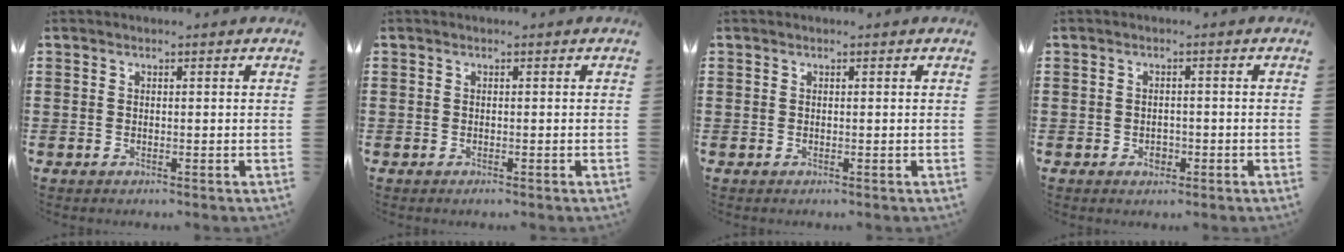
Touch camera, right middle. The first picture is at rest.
{"total": 0.0}
{"total": 0.0}
{"total": 1.5, "force": [-0.6, 1.1, 0.8], "torque": [-0.018, 0.000, -0.013]}